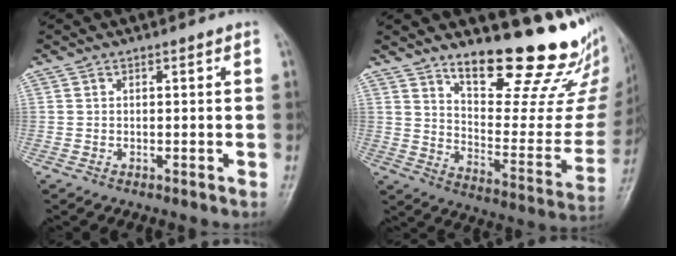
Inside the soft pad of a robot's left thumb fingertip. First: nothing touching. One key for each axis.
{"total": 23.1, "fx": 18.2, "fy": 7.1, "fz": 12.2, "tx": -0.120, "ty": -0.137, "tz": 0.258}